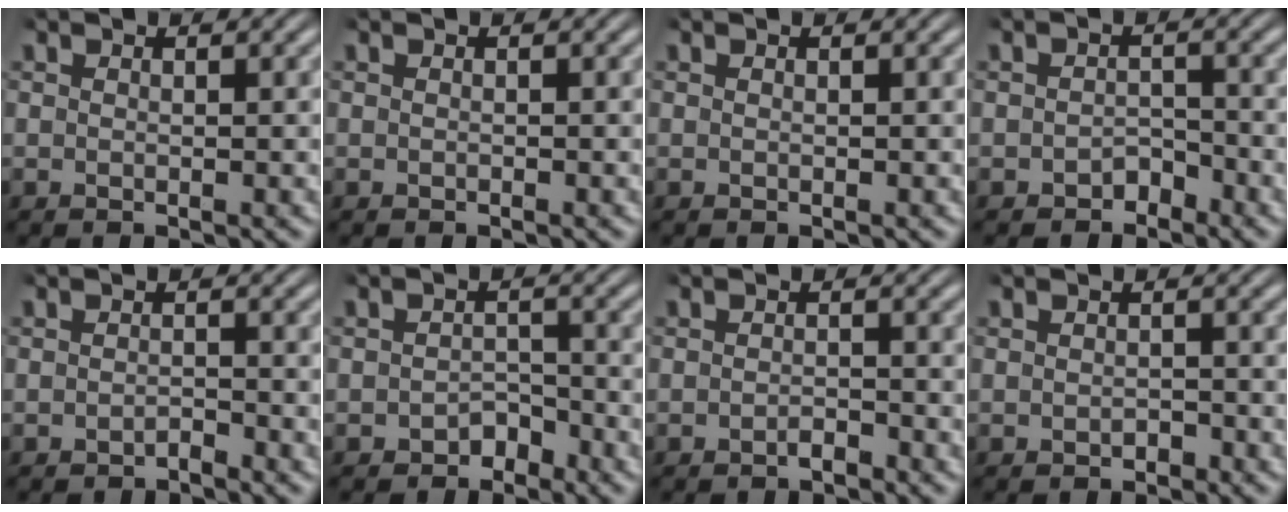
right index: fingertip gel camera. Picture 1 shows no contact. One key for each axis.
{"total": 0.0}
{"total": 0.0}
{"total": 1.8, "fx": -1.6, "fy": 0.9, "fz": 0.2, "tx": 0.005, "ty": -0.004, "tz": -0.027}
{"total": 1.1, "fx": -1.1, "fy": -0.1, "fz": 0.0, "tx": -0.002, "ty": -0.007, "tz": -0.016}
{"total": 2.2, "fx": -1.8, "fy": 1.1, "fz": 0.3, "tx": 0.006, "ty": -0.004, "tz": -0.031}
{"total": 1.1, "fx": -1.1, "fy": 0.0, "fz": 0.2, "tx": -0.002, "ty": -0.003, "tz": -0.019}
{"total": 0.9, "fx": -0.9, "fy": 0.2, "fz": 0.0, "tx": -0.003, "ty": -0.009, "tz": -0.010}